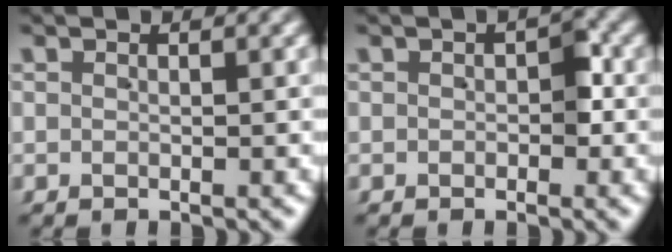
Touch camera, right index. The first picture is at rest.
{"total": 1.4, "force": [-0.3, 0.9, 1.1], "torque": [-0.013, -0.008, 0.000]}